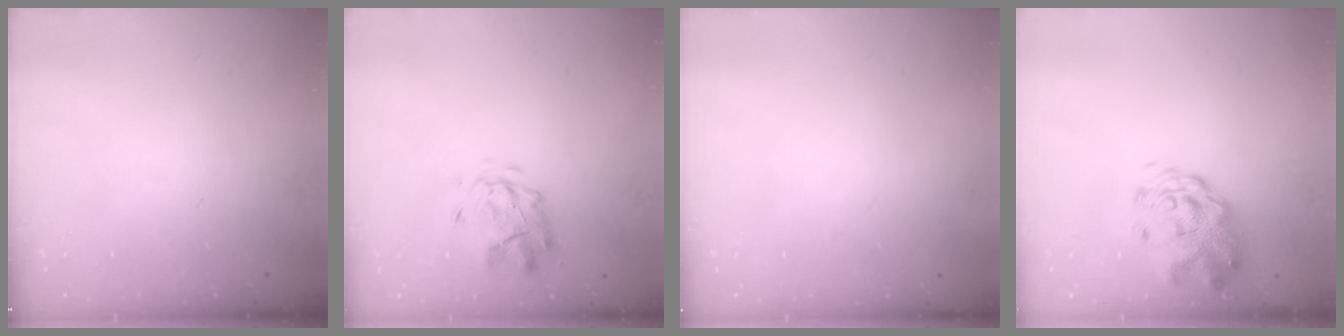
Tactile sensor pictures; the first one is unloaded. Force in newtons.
{"total": 2.8, "press": 2.4, "slide": 1.3}
{"total": 1.8, "press": 1.8, "slide": 0.2}
{"total": 2.9, "press": 2.7, "slide": 1.1}